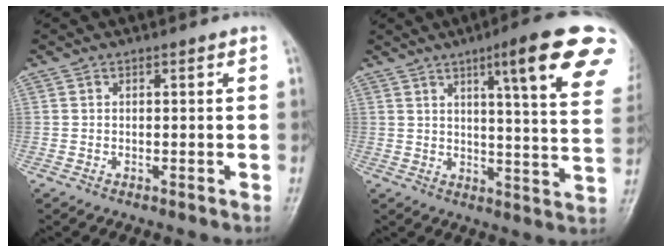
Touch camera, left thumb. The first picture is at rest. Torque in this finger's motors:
{"motor_torque": [0.78, 0.58, 1.54, -1.23, 0.23]}